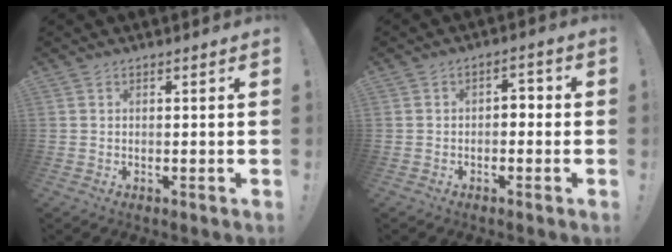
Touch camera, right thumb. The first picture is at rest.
{"total": 3.3, "force": [-1.7, 2.2, 1.8], "torque": [-0.031, 0.012, -0.033]}